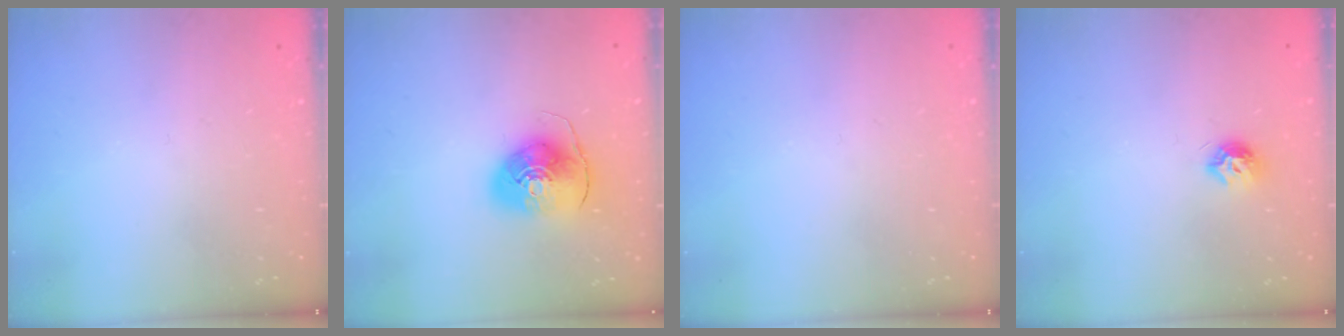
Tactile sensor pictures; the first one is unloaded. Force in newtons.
{"total": 10.2, "press": 10.1, "slide": 1.5}
{"total": 0.0}
{"total": 6.5, "press": 6.5, "slide": 0.3}